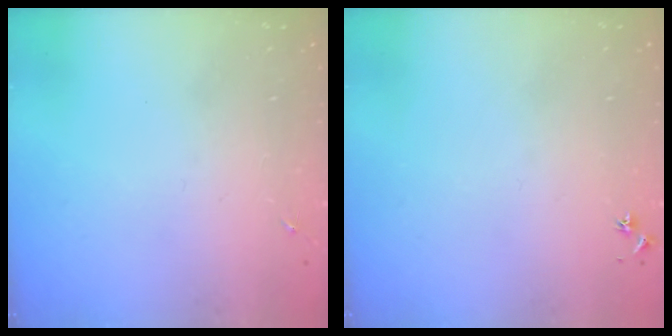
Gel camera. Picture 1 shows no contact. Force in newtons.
{"total": 2.9, "press": 2.8, "slide": 0.3}